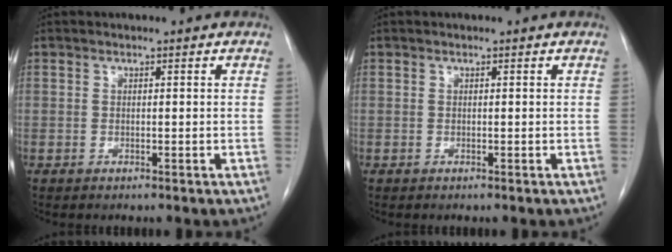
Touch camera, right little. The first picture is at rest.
{"total": 0.0}